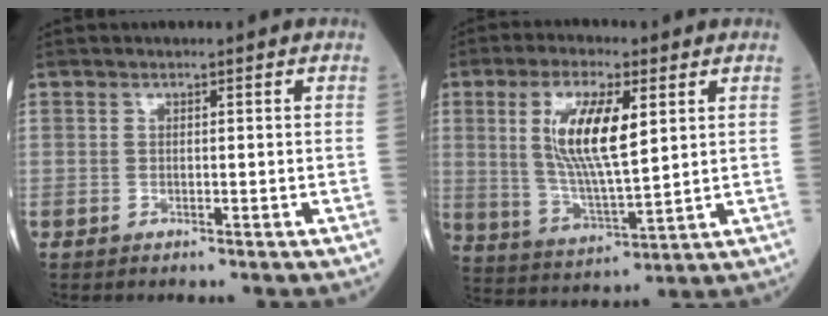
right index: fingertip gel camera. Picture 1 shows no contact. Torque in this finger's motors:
{"motor_torque": [1.56, 0.58, 0.32, 0.21]}